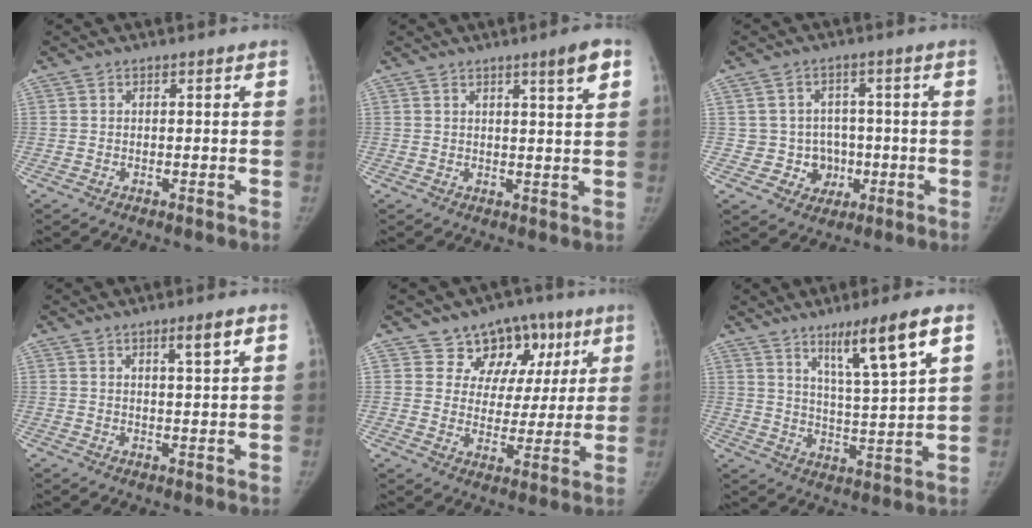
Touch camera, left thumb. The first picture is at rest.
{"total": 4.7, "force": [2.6, 0.3, 3.9], "torque": [-0.051, -0.016, 0.037]}
{"total": 3.0, "force": [-0.7, 2.8, 0.8], "torque": [0.009, 0.008, -0.008]}
{"total": 3.8, "force": [2.1, 0.4, 3.1], "torque": [-0.047, -0.012, 0.034]}
{"total": 12.1, "force": [6.6, 9.2, 4.4], "torque": [-0.004, -0.015, 0.097]}
{"total": 11.9, "force": [6.8, 0.7, 9.7], "torque": [-0.161, -0.040, 0.117]}